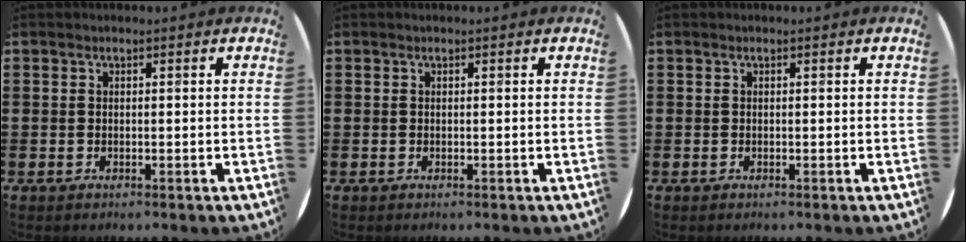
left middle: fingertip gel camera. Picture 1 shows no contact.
{"total": 0.0}
{"total": 0.0}